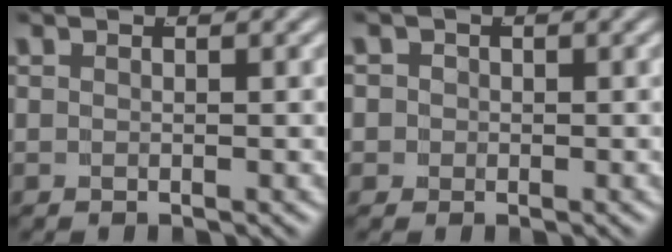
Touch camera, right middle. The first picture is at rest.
{"total": 3.1, "force": [-0.4, 3.0, 0.5], "torque": [-0.020, -0.007, -0.012]}